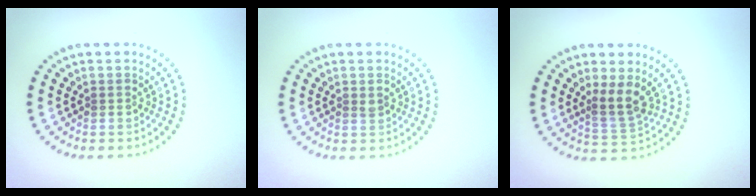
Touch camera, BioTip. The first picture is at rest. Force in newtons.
{"total": 0.6, "press": 0.5, "slide": 0.3}
{"total": 2.6, "press": 2.1, "slide": 1.5}